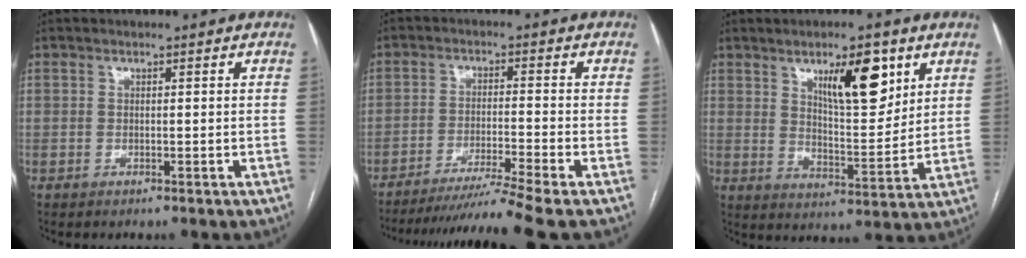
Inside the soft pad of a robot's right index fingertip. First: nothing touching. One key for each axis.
{"total": 10.3, "fx": -8.7, "fy": -3.3, "fz": 4.6, "tx": -0.063, "ty": -0.027, "tz": -0.143}
{"total": 10.7, "fx": 5.6, "fy": 3.0, "fz": 8.6, "tx": -0.138, "ty": -0.004, "tz": 0.095}